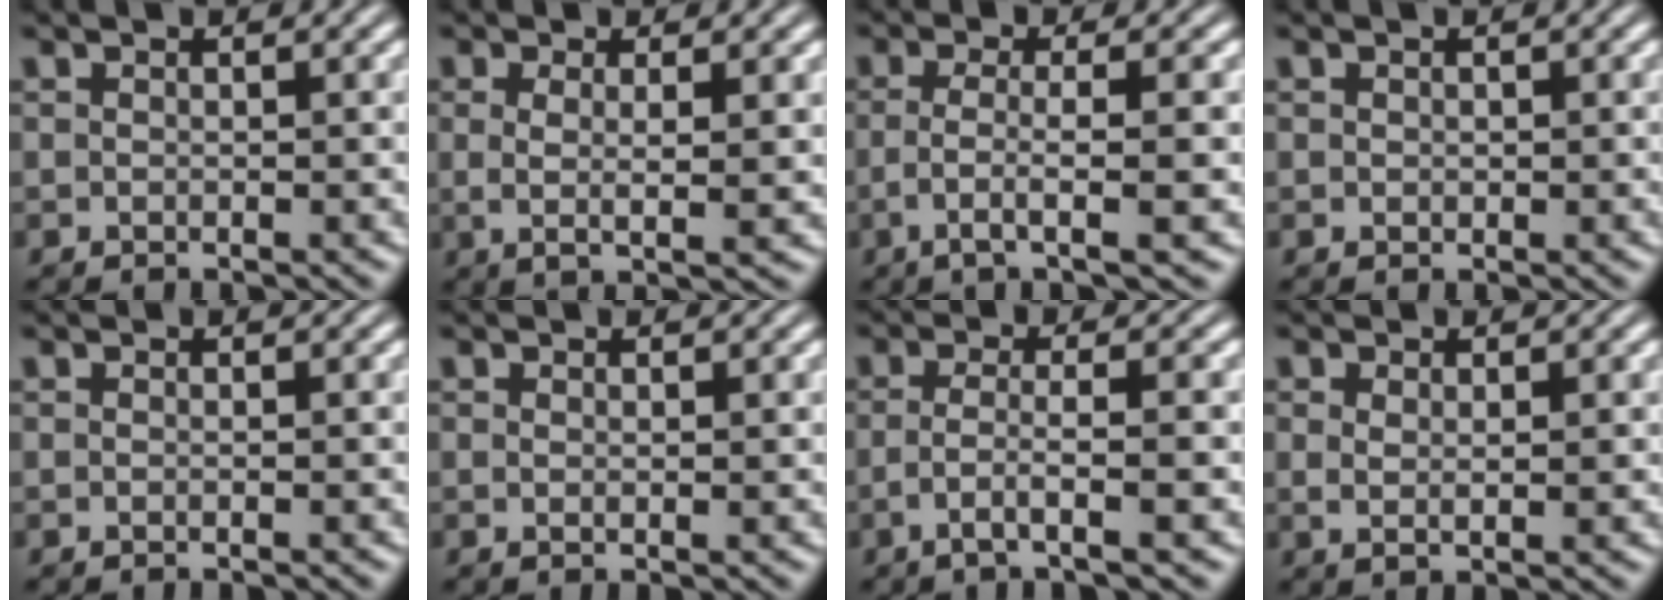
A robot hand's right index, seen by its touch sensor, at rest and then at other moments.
{"total": 2.5, "force": [0.5, -0.4, 2.4], "torque": [-0.045, -0.013, 0.018]}
{"total": 3.6, "force": [-1.0, -0.6, 3.4], "torque": [-0.066, -0.018, -0.008]}
{"total": 0.0}
{"total": 0.0}
{"total": 0.8, "force": [0.4, -0.7, 0.4], "torque": [-0.002, -0.007, 0.012]}
{"total": 2.9, "force": [-1.4, -0.7, 2.5], "torque": [-0.051, -0.015, -0.015]}
{"total": 1.4, "force": [0.7, -0.2, 1.2], "torque": [-0.019, -0.013, 0.023]}